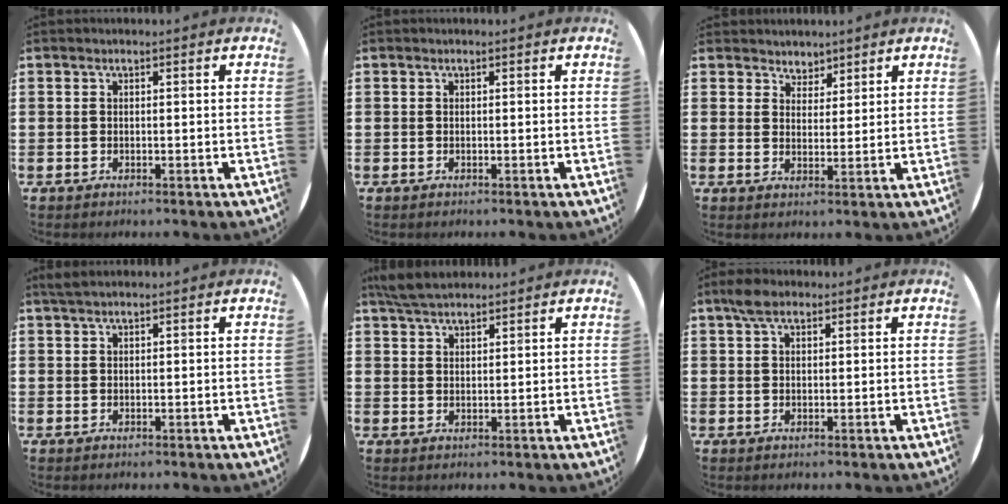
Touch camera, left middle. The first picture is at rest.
{"total": 0.0}
{"total": 3.3, "force": [3.0, 1.5, -0.3], "torque": [-0.002, -0.004, 0.057]}
{"total": 1.1, "force": [1.0, 0.1, 0.6], "torque": [-0.013, 0.003, 0.018]}
{"total": 4.4, "force": [3.9, 1.0, 1.7], "torque": [-0.042, -0.002, 0.073]}
{"total": 2.9, "force": [2.1, 1.4, 1.5], "torque": [-0.026, 0.004, 0.036]}